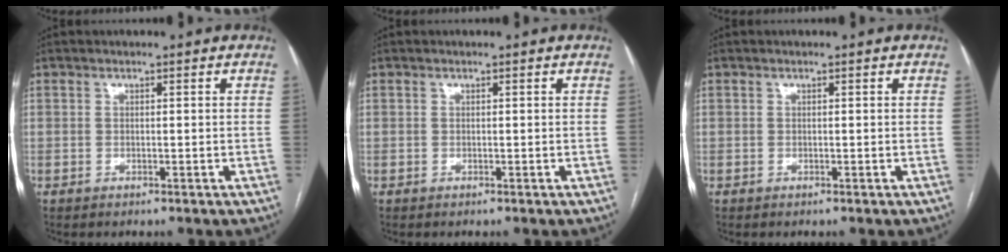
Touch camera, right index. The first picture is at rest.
{"total": 0.0}
{"total": 0.0}